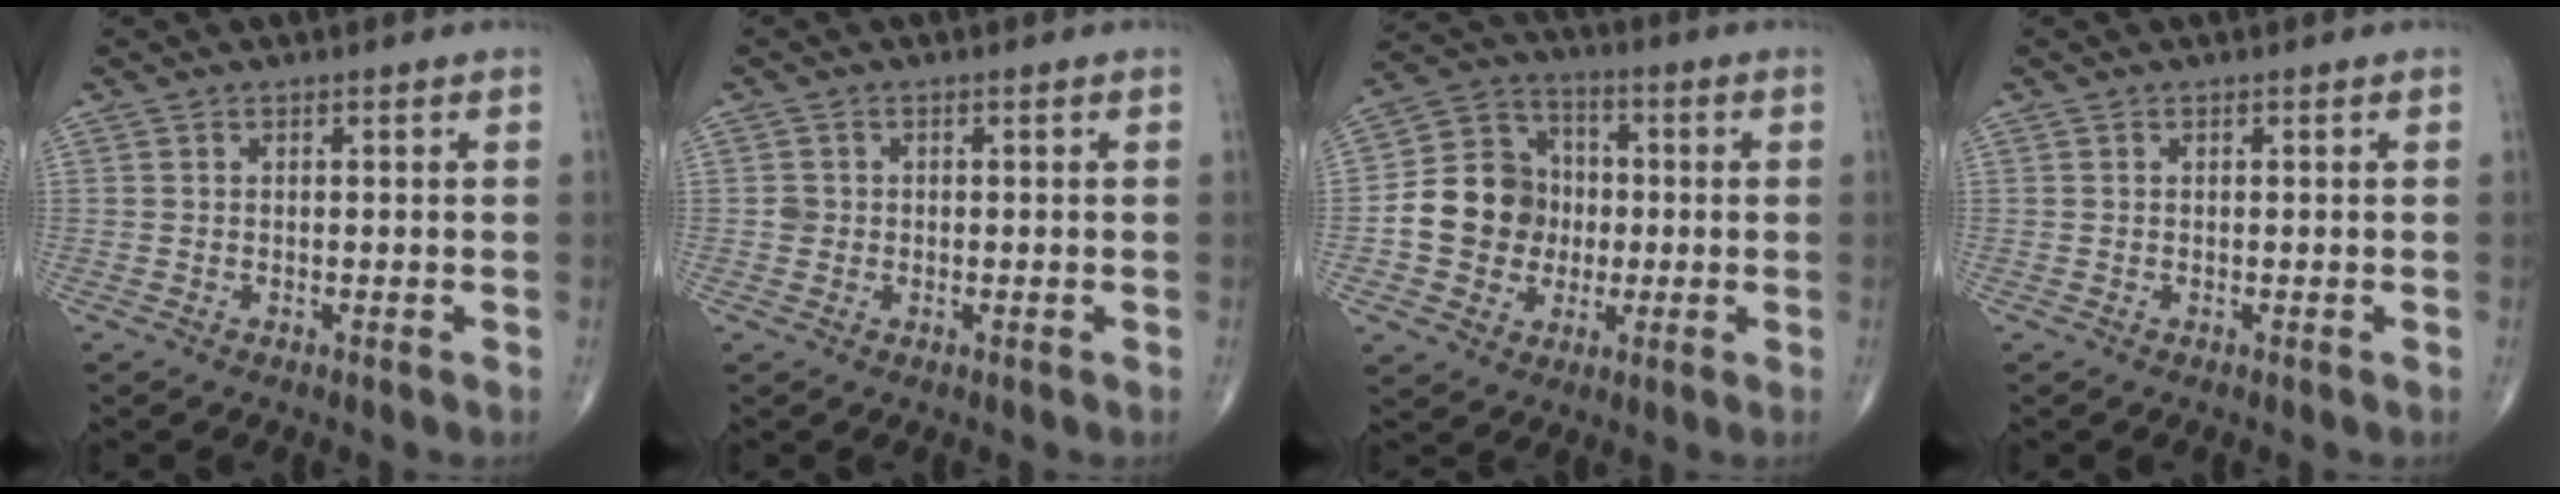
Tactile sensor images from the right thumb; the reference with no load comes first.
{"total": 1.4, "force": [0.0, 1.4, 0.4], "torque": [-0.001, 0.003, 0.000]}
{"total": 13.2, "force": [-1.4, 11.7, 5.9], "torque": [-0.071, 0.028, -0.029]}
{"total": 0.0}